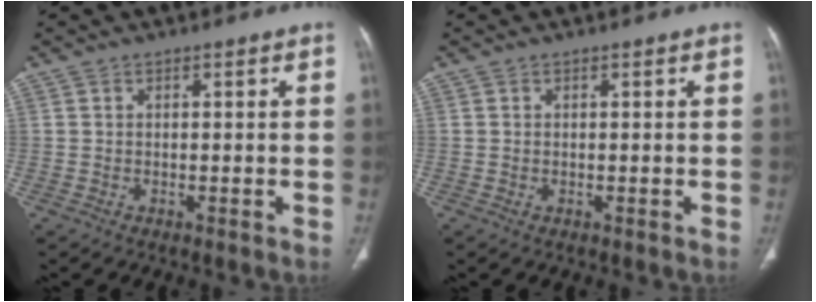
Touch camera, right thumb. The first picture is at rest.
{"total": 0.0}